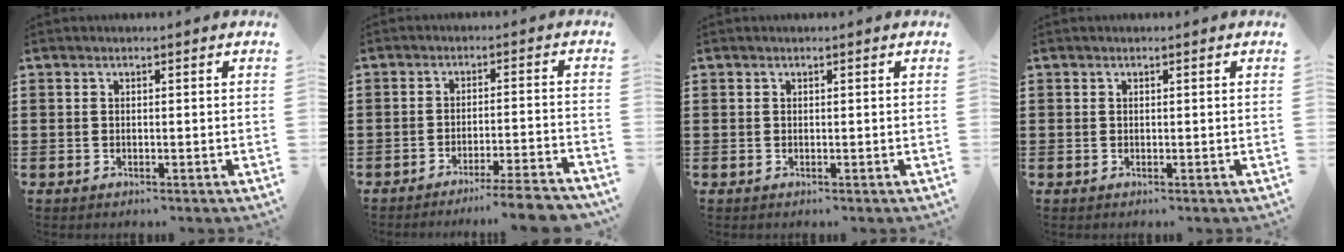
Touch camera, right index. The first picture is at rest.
{"total": 5.1, "force": [-4.5, -0.6, 2.3], "torque": [-0.037, -0.016, -0.086]}
{"total": 0.0}
{"total": 0.0}